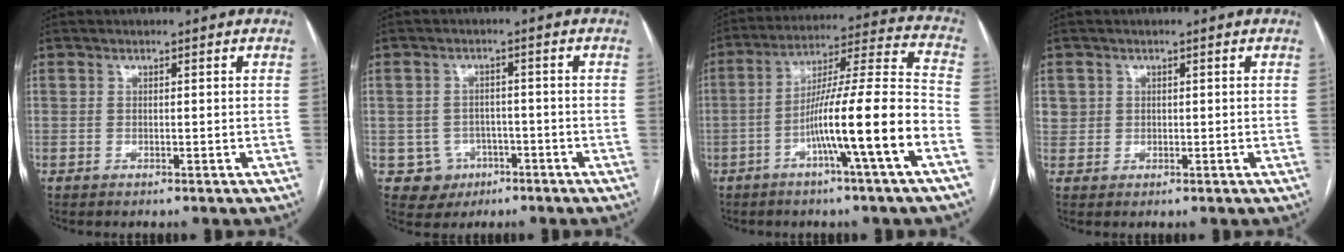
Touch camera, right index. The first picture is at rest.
{"total": 4.8, "force": [-1.7, 4.4, 0.3], "torque": [0.002, 0.013, -0.015]}
{"total": 15.2, "force": [-5.8, -1.0, 14.0], "torque": [-0.234, 0.010, -0.099]}
{"total": 2.3, "force": [0.8, 2.2, 0.0], "torque": [0.015, 0.006, 0.014]}